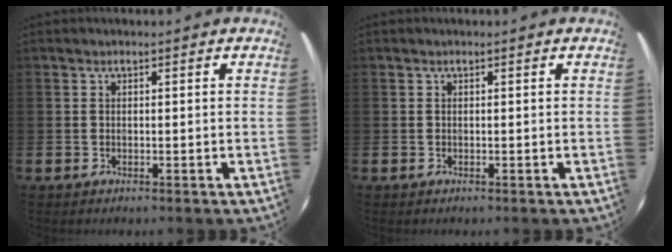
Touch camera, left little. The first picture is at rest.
{"total": 0.0}